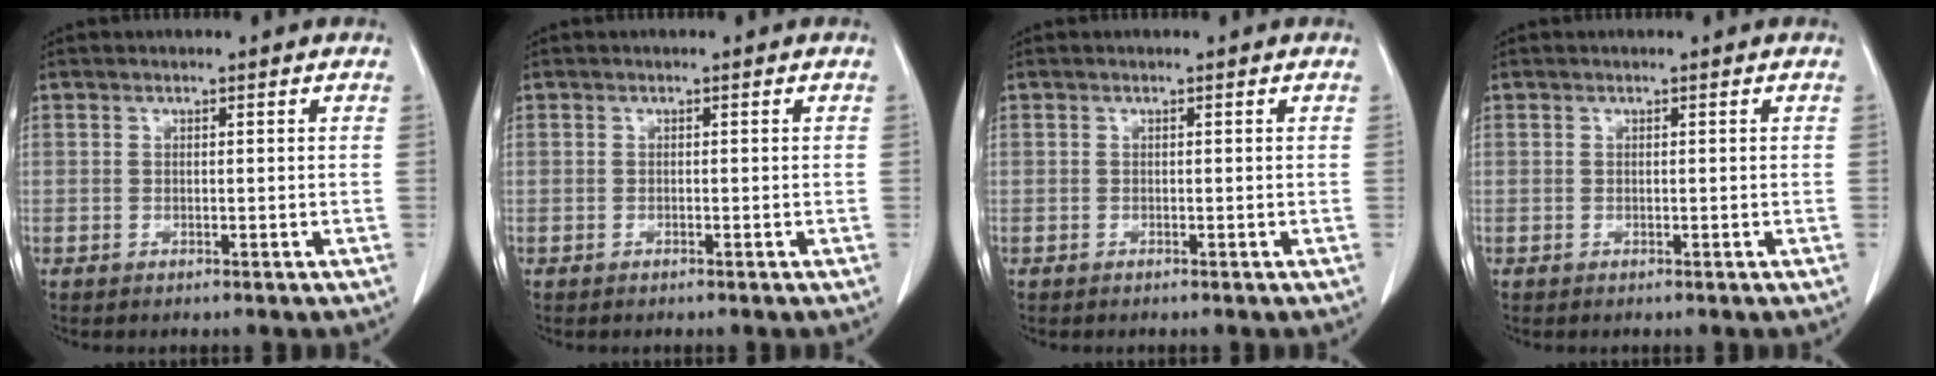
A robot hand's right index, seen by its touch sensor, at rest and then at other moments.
{"total": 0.0}
{"total": 0.0}
{"total": 0.0}